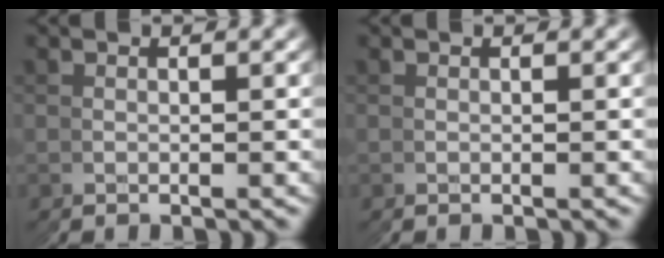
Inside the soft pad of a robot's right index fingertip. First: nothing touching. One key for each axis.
{"total": 0.0}